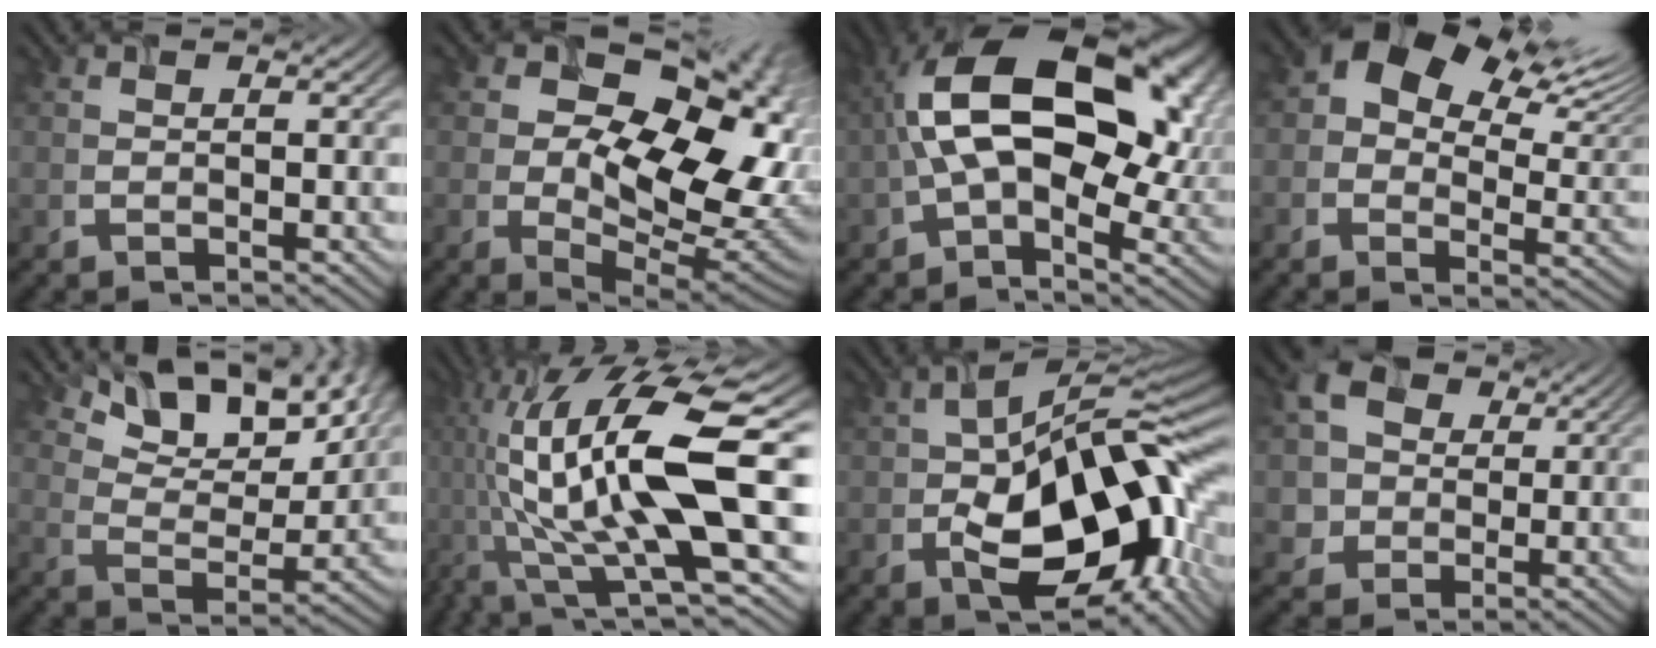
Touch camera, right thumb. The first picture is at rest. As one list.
[{"total": 18.2, "force": [1.2, 13.0, 12.8], "torque": [-0.146, 0.013, 0.013]}, {"total": 17.1, "force": [1.9, 9.7, 13.9], "torque": [-0.241, 0.002, 0.033]}, {"total": 11.9, "force": [6.6, 7.2, 6.9], "torque": [-0.116, 0.011, 0.117]}, {"total": 13.0, "force": [9.5, 5.1, 7.2], "torque": [-0.129, -0.013, 0.154]}, {"total": 18.4, "force": [0.2, 6.0, 17.4], "torque": [-0.332, 0.015, 0.009]}, {"total": 18.1, "force": [-2.9, 9.6, 15.1], "torque": [-0.226, -0.005, -0.040]}, {"total": 6.3, "force": [2.0, 5.6, 2.1], "torque": [-0.073, 0.005, 0.029]}]